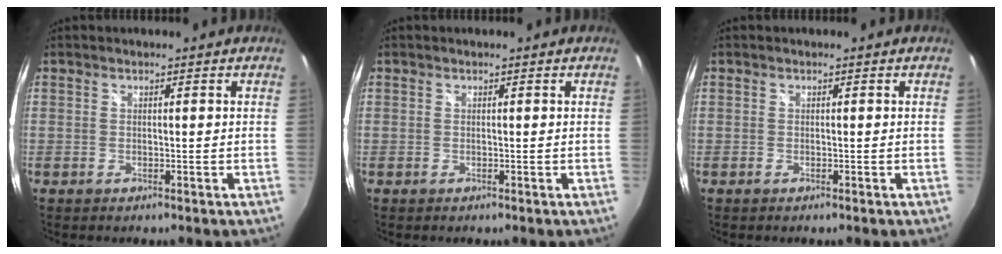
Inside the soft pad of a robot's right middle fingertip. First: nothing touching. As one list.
[{"total": 0.0}, {"total": 0.0}]